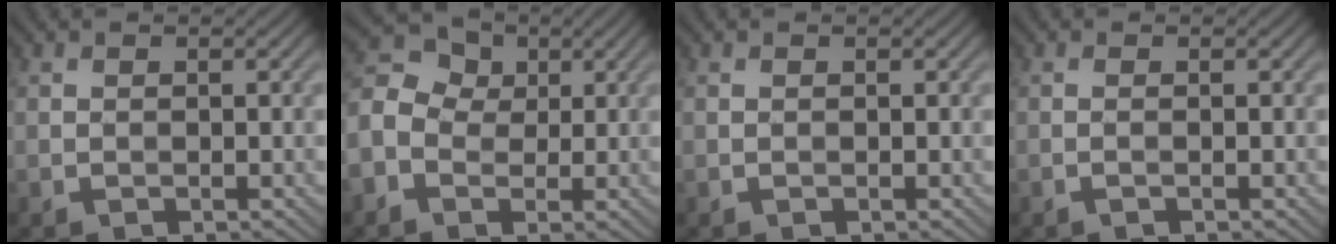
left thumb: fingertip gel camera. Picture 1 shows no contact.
{"total": 7.5, "force": [-0.7, 6.1, 4.4], "torque": [-0.120, 0.012, -0.020]}
{"total": 0.0}
{"total": 0.7, "force": [-0.3, -0.1, 0.5], "torque": [-0.012, 0.003, -0.008]}